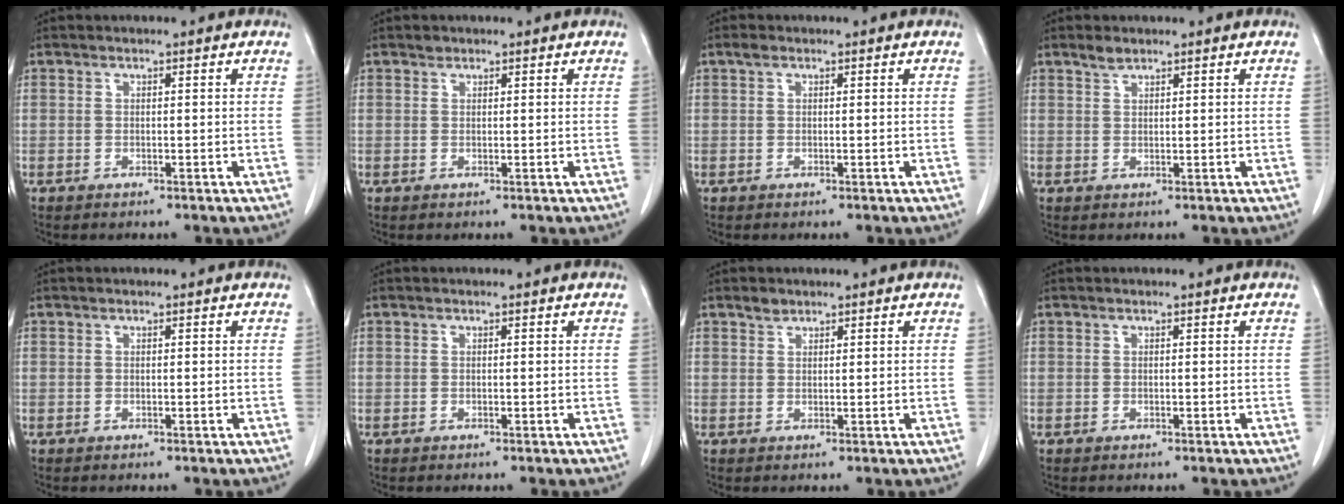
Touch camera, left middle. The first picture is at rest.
{"total": 0.6, "force": [0.5, 0.3, 0.0], "torque": [-0.003, 0.000, 0.008]}
{"total": 0.8, "force": [0.5, 0.4, 0.5], "torque": [-0.013, 0.012, 0.010]}
{"total": 1.5, "force": [1.3, 0.5, 0.6], "torque": [-0.014, 0.001, 0.027]}
{"total": 0.0}
{"total": 0.0}
{"total": 1.3, "force": [1.1, 0.6, 0.3], "torque": [-0.008, 0.000, 0.021]}
{"total": 0.0}